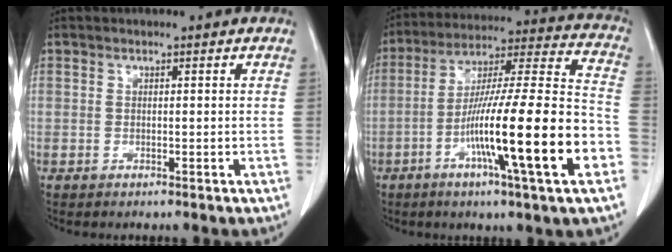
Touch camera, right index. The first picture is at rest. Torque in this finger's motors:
{"motor_torque": [1.54, -0.59, 1.05, 0.21]}